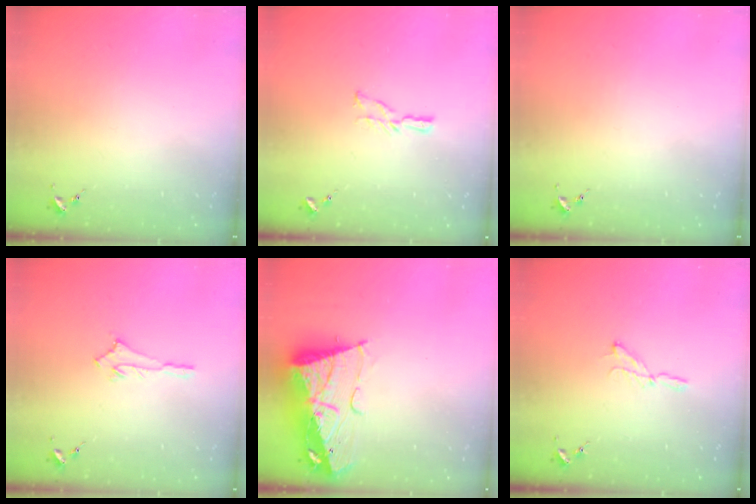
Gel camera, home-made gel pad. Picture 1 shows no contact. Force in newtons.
{"total": 6.2, "press": 6.2, "slide": 0.5}
{"total": 0.0}
{"total": 2.9, "press": 2.9, "slide": 0.2}
{"total": 16.3, "press": 16.1, "slide": 2.0}
{"total": 5.3, "press": 5.2, "slide": 0.6}